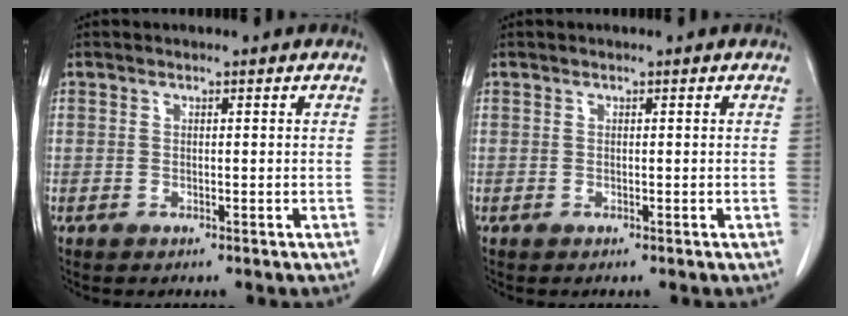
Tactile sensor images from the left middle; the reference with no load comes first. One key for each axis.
{"total": 0.0}